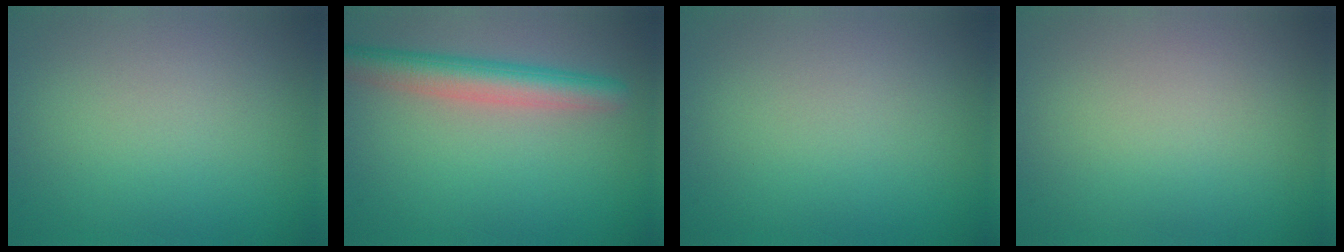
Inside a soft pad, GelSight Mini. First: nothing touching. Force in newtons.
{"total": 4.7, "press": 4.7, "slide": 0.3}
{"total": 0.0}
{"total": 0.0}